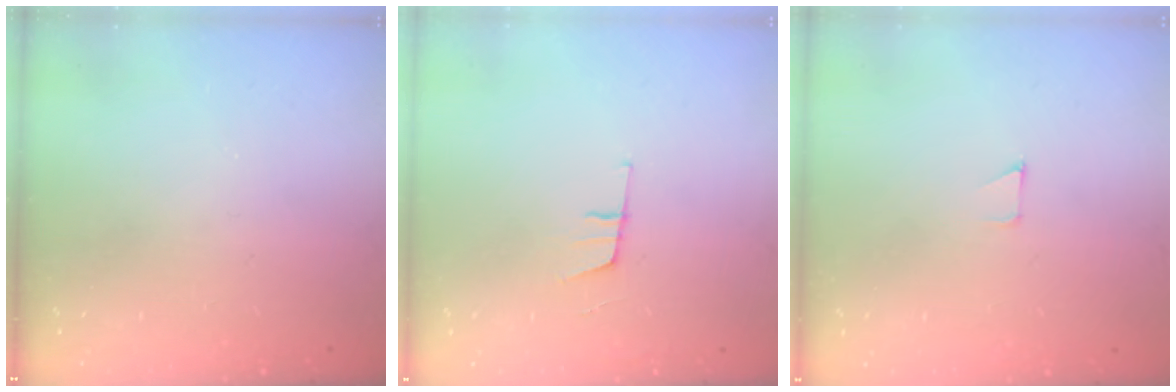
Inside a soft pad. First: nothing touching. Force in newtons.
{"total": 7.7, "press": 7.2, "slide": 2.8}
{"total": 2.6, "press": 2.6, "slide": 0.2}